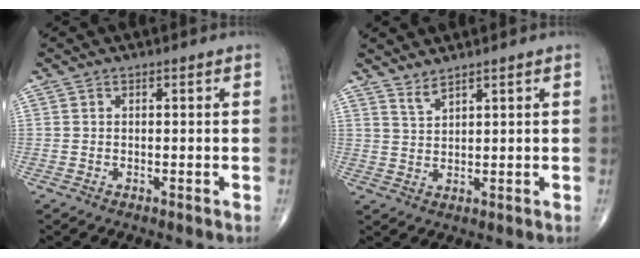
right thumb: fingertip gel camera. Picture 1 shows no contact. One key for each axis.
{"total": 2.5, "fx": 2.3, "fy": 0.2, "fz": 1.0, "tx": -0.019, "ty": -0.020, "tz": 0.048}